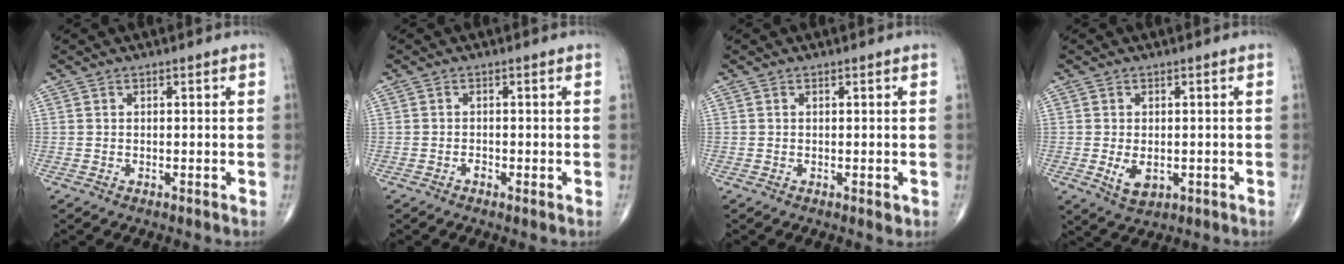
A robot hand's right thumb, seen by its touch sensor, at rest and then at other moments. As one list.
[{"total": 0.9, "force": [-0.5, 0.4, 0.7], "torque": [-0.009, 0.001, -0.012]}, {"total": 1.1, "force": [-0.2, 0.5, 1.0], "torque": [-0.008, -0.003, 0.000]}, {"total": 4.3, "force": [-0.9, 2.7, 3.3], "torque": [-0.047, -0.007, -0.005]}]